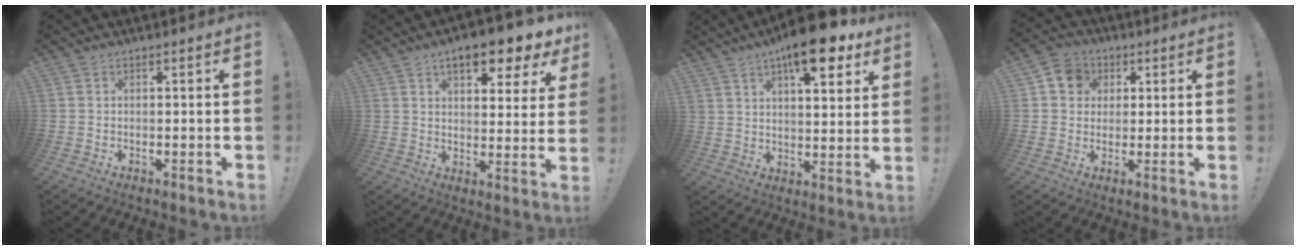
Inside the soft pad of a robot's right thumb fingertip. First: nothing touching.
{"total": 10.1, "force": [6.4, 3.4, 7.1], "torque": [-0.094, -0.040, 0.103]}
{"total": 17.5, "force": [10.8, 7.2, 11.7], "torque": [-0.156, -0.071, 0.179]}
{"total": 8.4, "force": [2.1, 7.6, 2.9], "torque": [-0.041, 0.007, 0.043]}